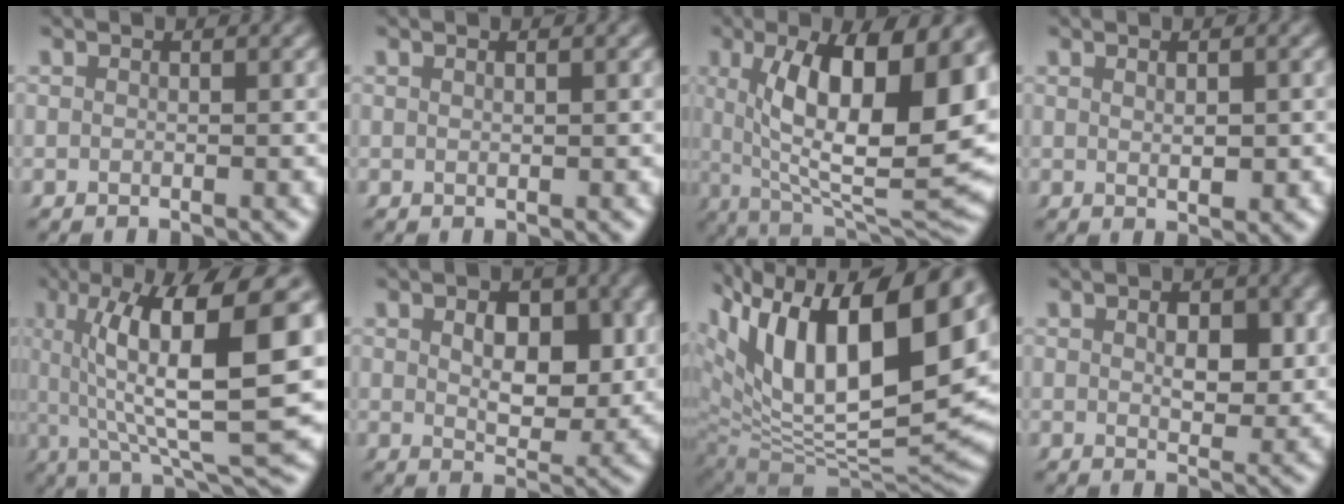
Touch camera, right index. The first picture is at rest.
{"total": 0.5, "force": [0.2, -0.2, 0.4], "torque": [-0.007, -0.001, 0.007]}
{"total": 15.1, "force": [2.5, 6.0, 13.7], "torque": [-0.200, 0.004, 0.044]}
{"total": 1.6, "force": [0.4, 0.4, 1.6], "torque": [-0.021, -0.006, 0.013]}
{"total": 15.2, "force": [3.3, 4.7, 14.0], "torque": [-0.188, 0.020, 0.047]}
{"total": 4.8, "force": [1.2, 2.6, 3.8], "torque": [-0.049, -0.014, 0.022]}
{"total": 18.4, "force": [3.6, 11.0, 14.3], "torque": [-0.251, -0.019, 0.066]}
{"total": 2.9, "force": [0.7, 1.5, 2.3], "torque": [-0.030, -0.010, 0.012]}